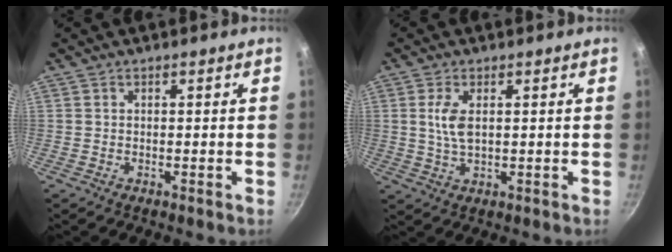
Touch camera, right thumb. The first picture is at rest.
{"total": 5.0, "force": [1.0, 2.4, 4.3], "torque": [-0.087, -0.004, 0.021]}